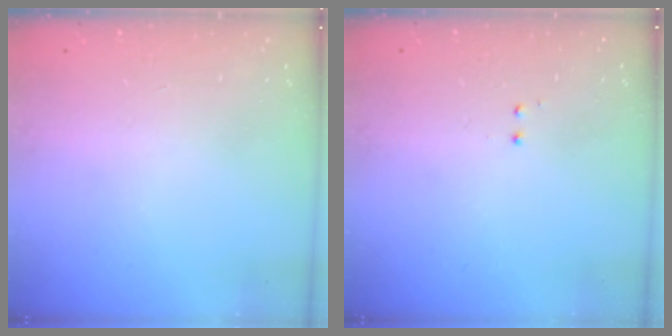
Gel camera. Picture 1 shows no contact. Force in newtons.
{"total": 0.5, "press": 0.5, "slide": 0.3}